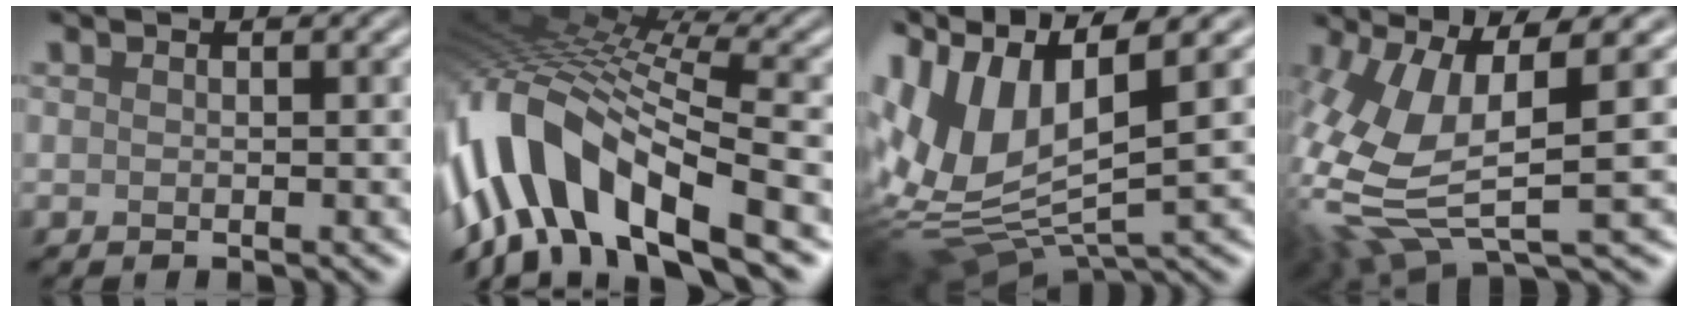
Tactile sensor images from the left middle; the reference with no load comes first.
{"total": 13.0, "force": [-5.6, 5.8, 10.1], "torque": [-0.182, 0.020, -0.109]}
{"total": 12.7, "force": [2.9, 6.2, 10.7], "torque": [-0.252, -0.003, 0.063]}
{"total": 9.8, "force": [1.2, 3.6, 9.1], "torque": [-0.217, -0.011, 0.027]}